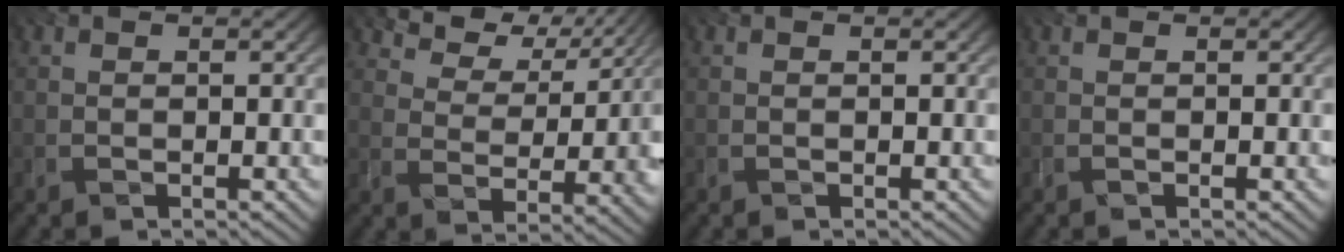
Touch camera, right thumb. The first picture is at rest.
{"total": 7.1, "force": [4.7, 3.7, 3.9], "torque": [-0.077, 0.001, 0.078]}
{"total": 0.0}
{"total": 0.0}